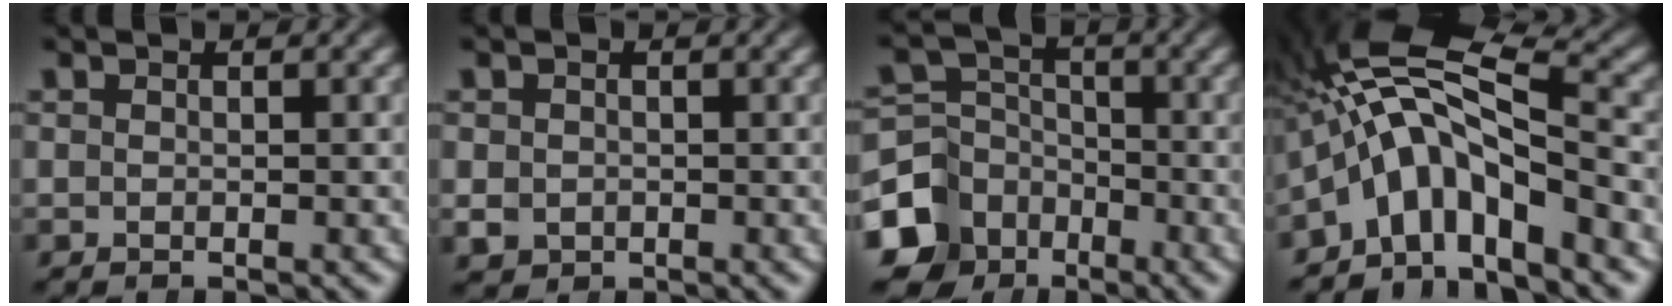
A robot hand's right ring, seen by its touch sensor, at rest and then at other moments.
{"total": 2.1, "force": [-0.5, 1.9, 0.7], "torque": [-0.019, -0.018, 0.005]}
{"total": 9.1, "force": [-3.8, 7.6, 3.3], "torque": [-0.042, -0.039, -0.057]}
{"total": 12.5, "force": [1.1, 9.1, 8.5], "torque": [-0.185, -0.015, 0.007]}